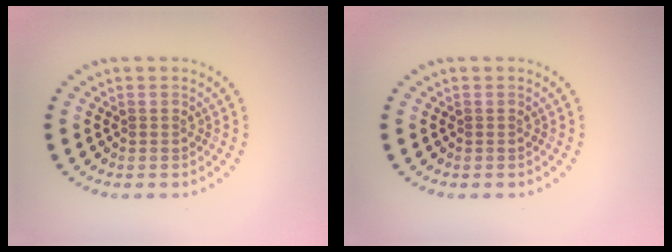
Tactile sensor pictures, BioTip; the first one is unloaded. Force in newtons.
{"total": 0.0}